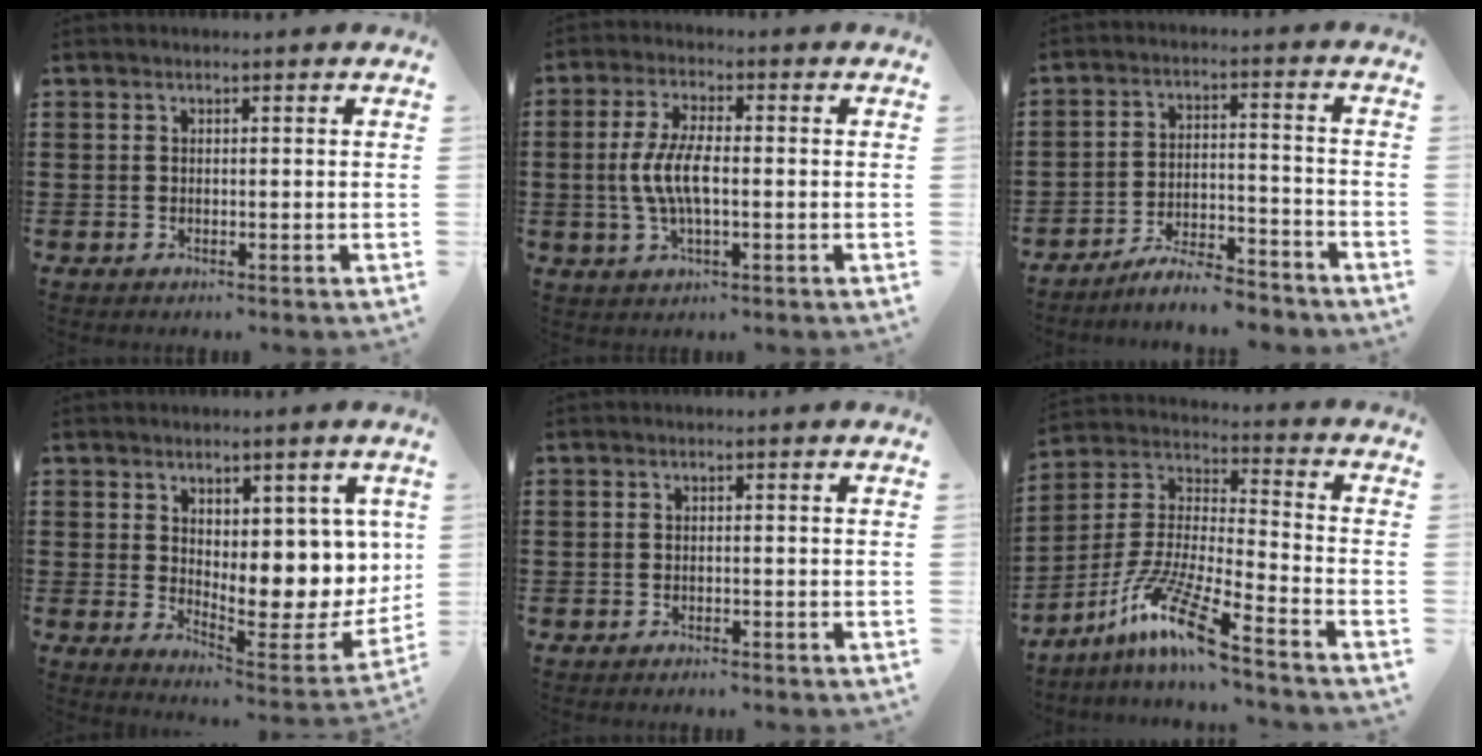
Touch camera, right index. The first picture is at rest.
{"total": 6.5, "force": [-0.8, 2.3, 6.0], "torque": [-0.142, -0.006, -0.025]}
{"total": 6.4, "force": [-6.0, 0.5, 2.2], "torque": [-0.047, 0.003, -0.116]}
{"total": 6.5, "force": [3.4, 3.5, 4.3], "torque": [-0.060, -0.042, 0.062]}
{"total": 0.7, "force": [-0.7, 0.0, 0.2], "torque": [-0.005, -0.002, -0.014]}
{"total": 11.8, "force": [-8.7, 0.4, 8.0], "torque": [-0.182, -0.013, -0.179]}